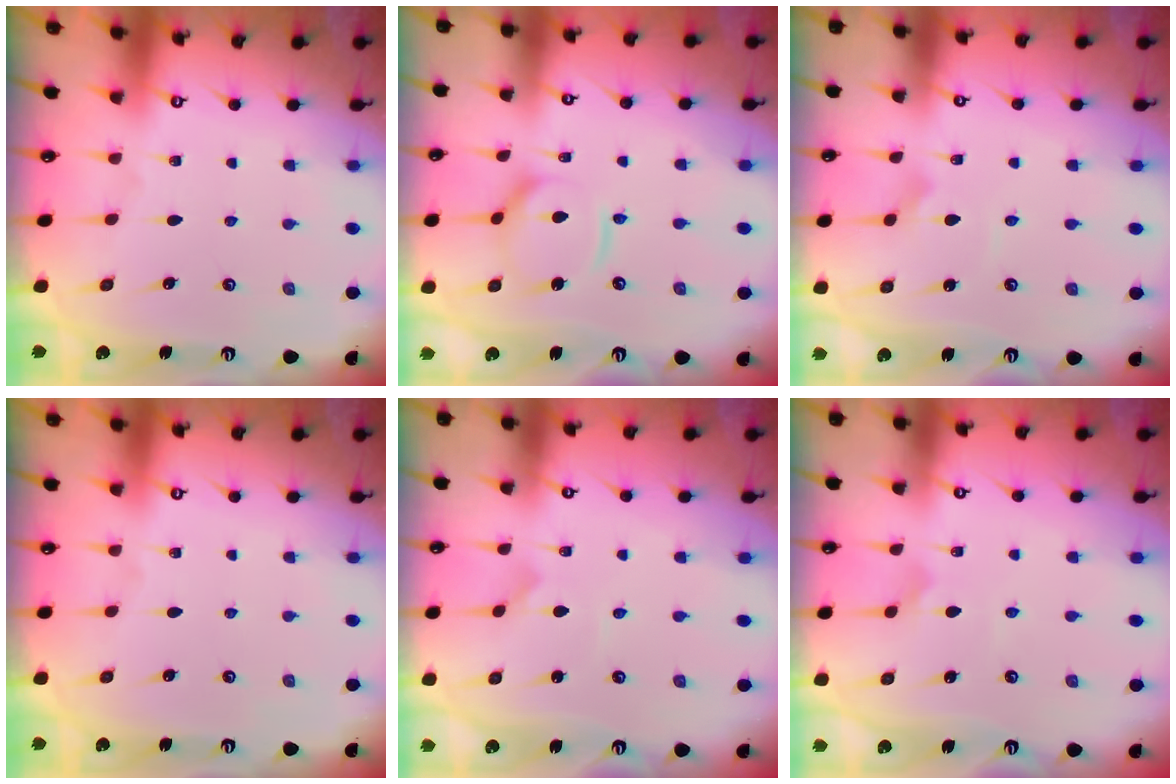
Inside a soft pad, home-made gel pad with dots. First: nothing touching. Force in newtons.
{"total": 12.0, "press": 11.9, "slide": 1.4}
{"total": 3.0, "press": 3.0, "slide": 0.2}
{"total": 0.0}
{"total": 0.8, "press": 0.8, "slide": 0.0}
{"total": 2.6, "press": 2.6, "slide": 0.3}